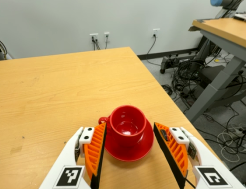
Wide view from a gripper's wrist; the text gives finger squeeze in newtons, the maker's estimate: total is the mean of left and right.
{"total": 0.5, "left": 0.3, "right": 0.8}